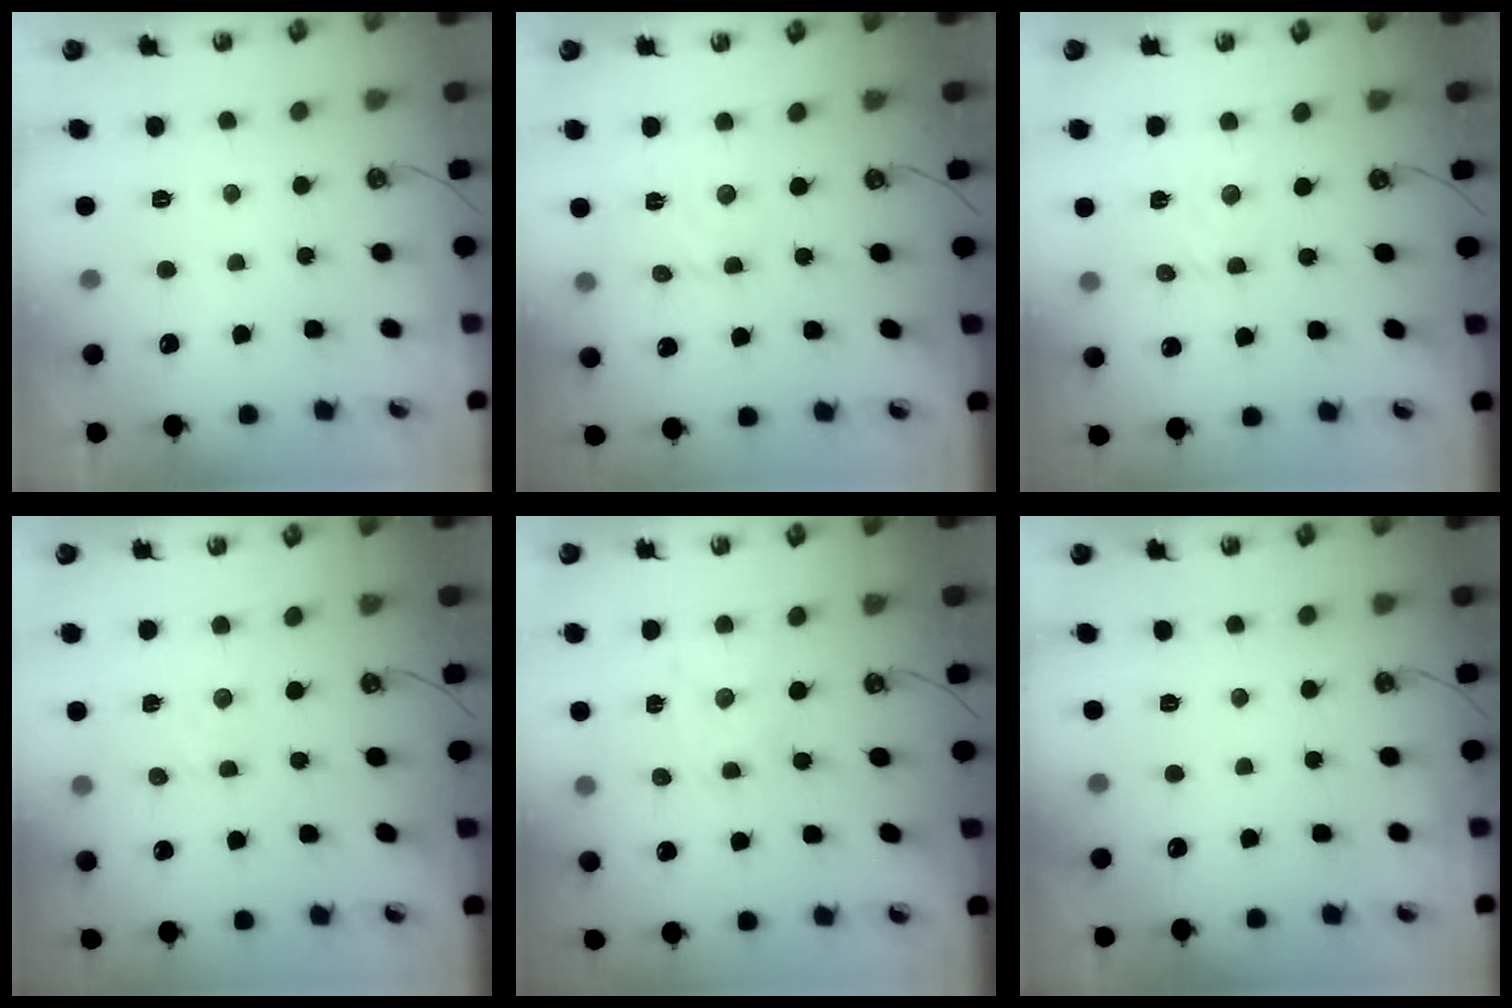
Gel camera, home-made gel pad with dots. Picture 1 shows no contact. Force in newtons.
{"total": 3.7, "press": 3.7, "slide": 0.4}
{"total": 2.8, "press": 2.8, "slide": 0.4}
{"total": 2.8, "press": 2.8, "slide": 0.5}
{"total": 2.1, "press": 2.0, "slide": 0.4}
{"total": 0.0}